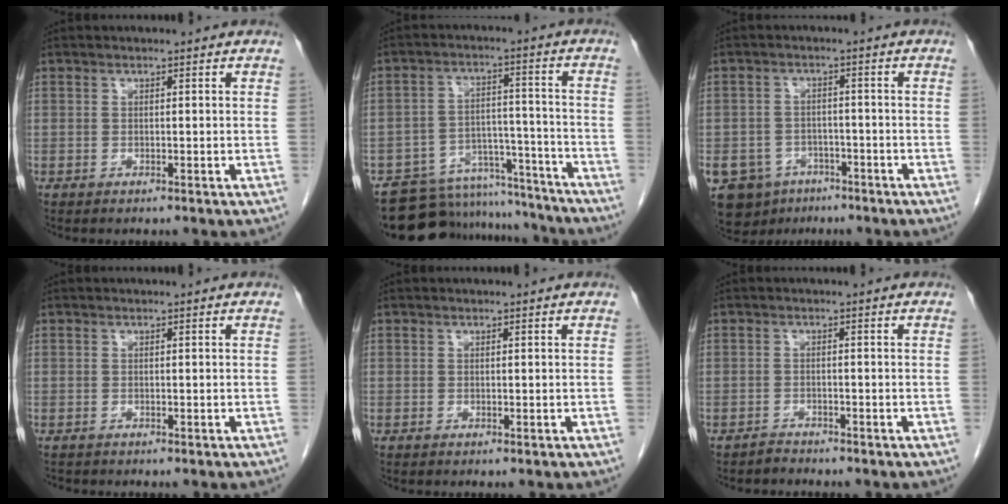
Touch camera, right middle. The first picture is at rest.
{"total": 15.7, "force": [-14.9, 4.5, 2.2], "torque": [-0.036, 0.042, -0.209]}
{"total": 10.3, "force": [-5.9, 7.8, 3.0], "torque": [-0.074, 0.004, -0.083]}
{"total": 0.7, "force": [-0.6, 0.3, 0.0], "torque": [-0.008, -0.001, -0.011]}
{"total": 0.0}
{"total": 1.1, "force": [-1.0, 0.0, -0.3], "torque": [0.005, -0.005, -0.018]}